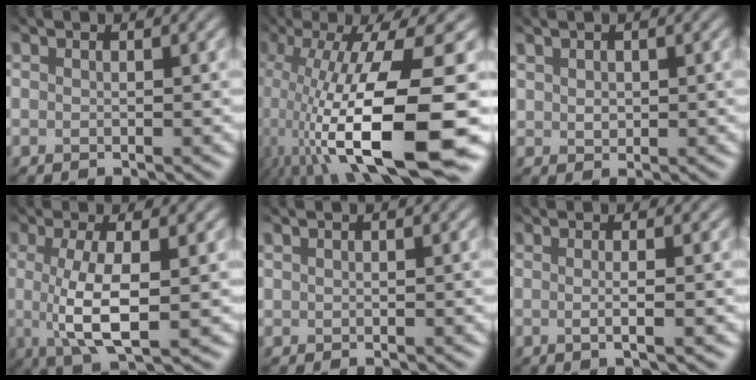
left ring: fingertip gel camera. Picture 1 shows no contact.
{"total": 15.3, "force": [-4.8, 3.7, 14.1], "torque": [-0.256, -0.009, -0.061]}
{"total": 0.9, "force": [0.5, 0.6, 0.5], "torque": [-0.016, -0.002, 0.022]}
{"total": 6.0, "force": [-1.1, 1.6, 5.7], "torque": [-0.099, -0.003, -0.013]}
{"total": 0.0}
{"total": 3.3, "force": [0.6, 1.3, 3.0], "torque": [-0.035, 0.012, -0.021]}